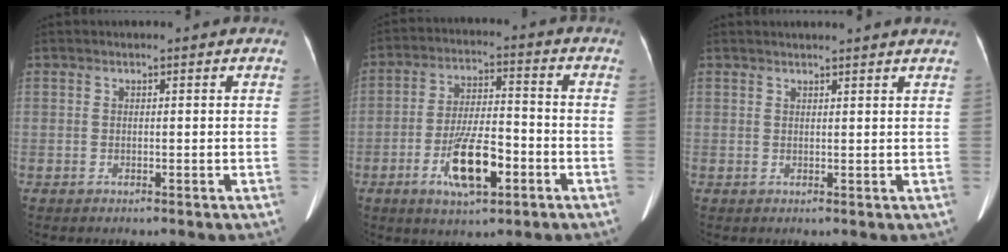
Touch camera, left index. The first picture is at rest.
{"total": 10.4, "force": [-4.4, 3.1, 8.9], "torque": [-0.174, -0.002, -0.075]}
{"total": 6.7, "force": [6.4, -0.1, 2.2], "torque": [-0.026, 0.019, 0.061]}